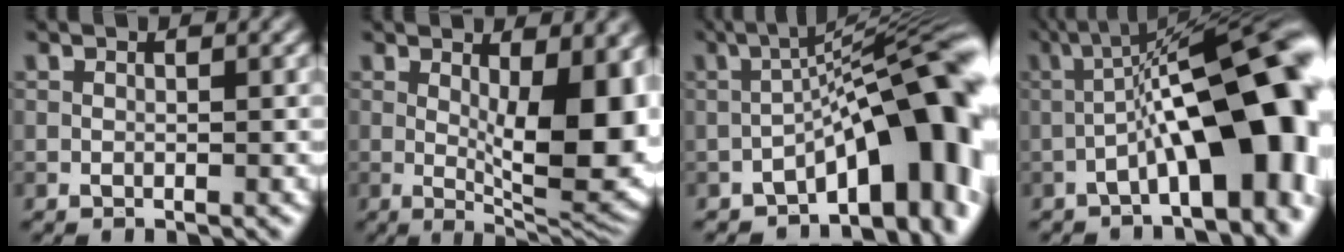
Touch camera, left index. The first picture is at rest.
{"total": 10.1, "force": [0.4, 3.3, 9.5], "torque": [-0.127, -0.013, 0.009]}
{"total": 13.2, "force": [-4.7, 4.8, 11.4], "torque": [-0.125, 0.026, -0.075]}
{"total": 15.3, "force": [-2.7, 5.5, 14.0], "torque": [-0.183, 0.033, -0.039]}